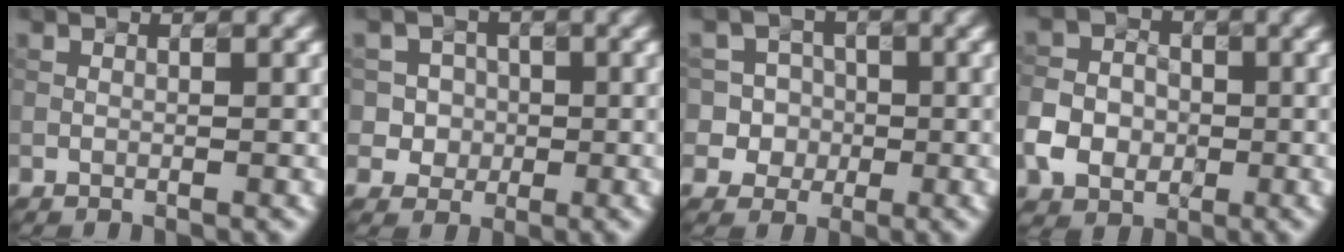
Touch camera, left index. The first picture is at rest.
{"total": 3.9, "force": [0.1, 3.7, 0.9], "torque": [0.001, 0.017, 0.001]}
{"total": 5.0, "force": [-0.1, 4.9, 1.0], "torque": [-0.001, 0.025, -0.014]}
{"total": 4.3, "force": [-1.1, 3.6, 2.0], "torque": [-0.037, 0.003, -0.026]}